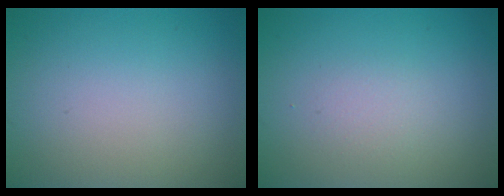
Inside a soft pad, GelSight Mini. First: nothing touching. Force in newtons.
{"total": 1.3, "press": 1.3, "slide": 0.1}